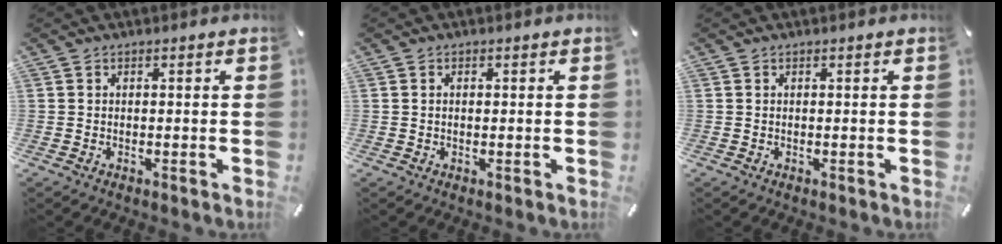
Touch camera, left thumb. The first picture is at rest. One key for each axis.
{"total": 0.8, "fx": 0.0, "fy": 0.4, "fz": 0.6, "tx": -0.014, "ty": 0.001, "tz": -0.001}
{"total": 0.0}